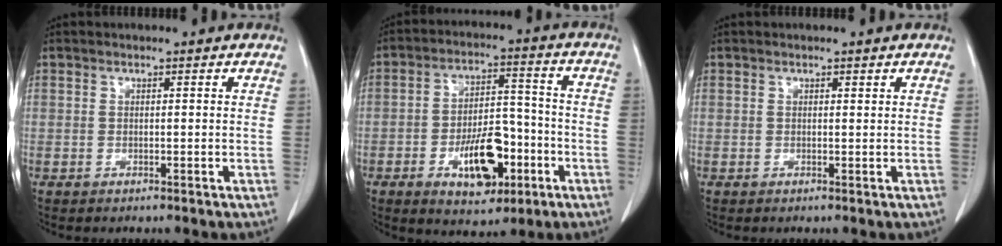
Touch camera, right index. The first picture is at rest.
{"total": 11.8, "force": [-4.6, 5.3, 9.5], "torque": [-0.153, 0.015, -0.064]}
{"total": 0.0}